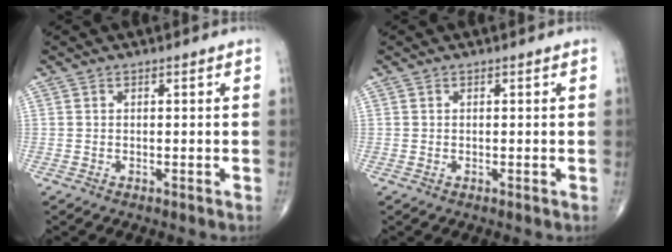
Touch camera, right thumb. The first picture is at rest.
{"total": 0.0}